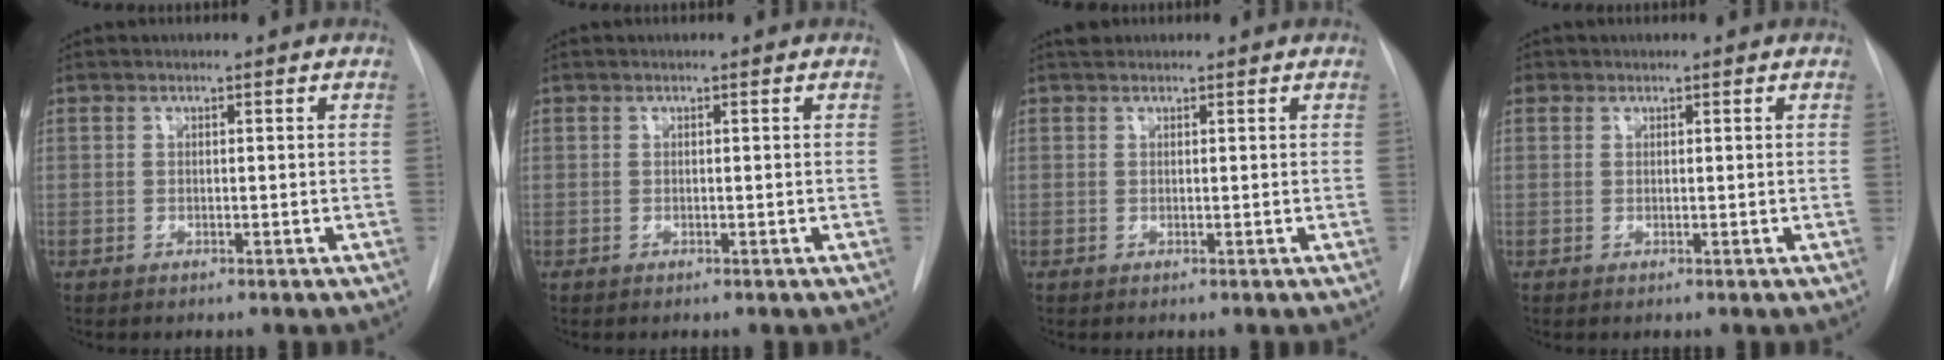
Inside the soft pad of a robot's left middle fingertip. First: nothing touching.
{"total": 0.0}
{"total": 1.2, "force": [1.1, 0.6, 0.2], "torque": [-0.009, 0.014, 0.018]}
{"total": 0.8, "force": [0.4, 0.7, 0.1], "torque": [0.002, 0.004, 0.005]}